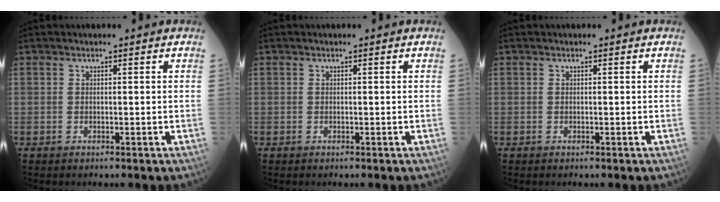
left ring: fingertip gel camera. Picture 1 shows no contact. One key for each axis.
{"total": 0.0}
{"total": 0.0}